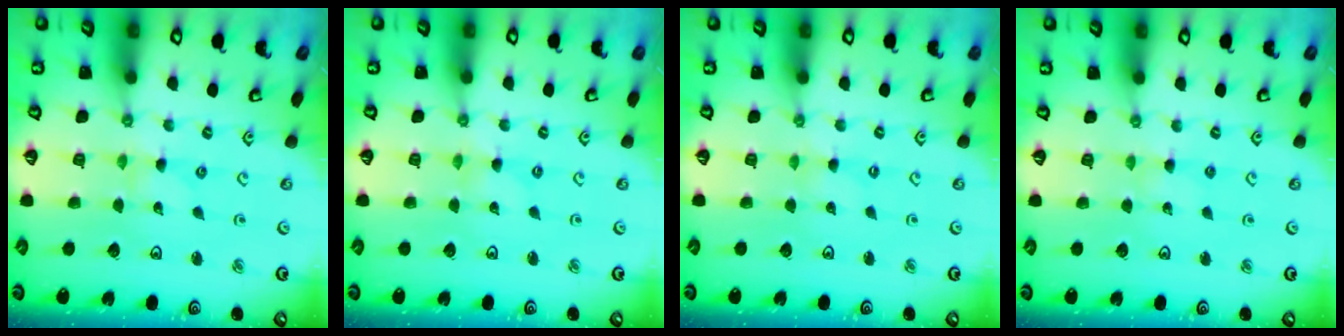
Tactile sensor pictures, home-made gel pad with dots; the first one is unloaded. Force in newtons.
{"total": 0.0}
{"total": 0.0}
{"total": 2.4, "press": 2.3, "slide": 0.3}